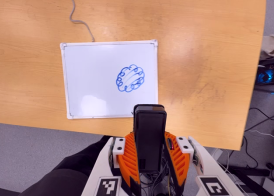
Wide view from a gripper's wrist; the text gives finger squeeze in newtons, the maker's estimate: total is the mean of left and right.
{"total": 5.3, "left": 3.3, "right": 7.4}